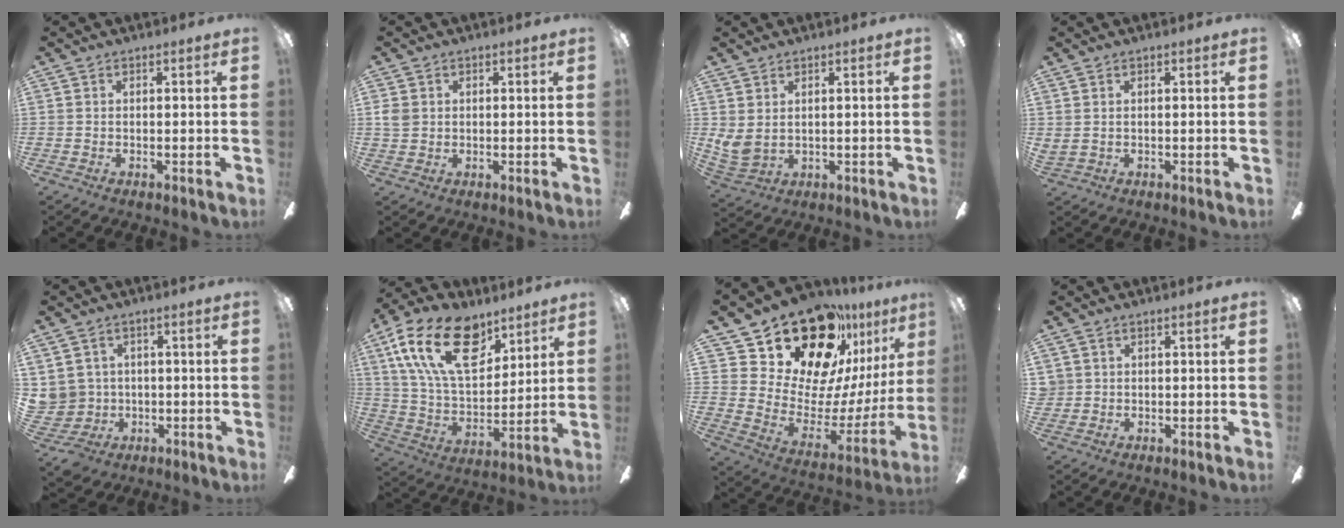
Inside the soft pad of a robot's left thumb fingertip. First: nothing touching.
{"total": 3.2, "force": [0.8, 2.8, 1.2], "torque": [-0.026, 0.005, 0.018]}
{"total": 4.5, "force": [2.4, 2.9, 2.4], "torque": [-0.064, -0.013, 0.049]}
{"total": 0.9, "force": [0.7, 0.4, 0.3], "torque": [-0.009, 0.000, 0.013]}
{"total": 6.1, "force": [1.2, 6.0, 0.0], "torque": [-0.035, -0.007, 0.032]}
{"total": 23.0, "force": [11.4, 13.0, 15.1], "torque": [-0.279, -0.047, 0.201]}
{"total": 24.3, "force": [19.7, 10.5, 9.6], "torque": [-0.152, -0.152, 0.363]}
{"total": 1.5, "force": [0.6, 1.4, 0.0], "torque": [-0.003, 0.002, 0.011]}